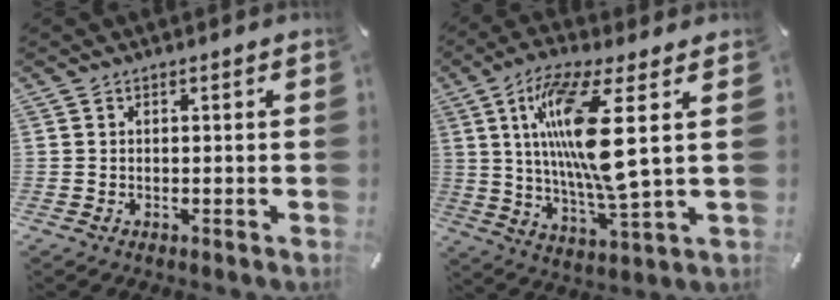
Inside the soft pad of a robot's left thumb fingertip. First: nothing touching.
{"total": 17.6, "force": [4.5, 3.3, 16.7], "torque": [-0.346, -0.018, 0.057]}